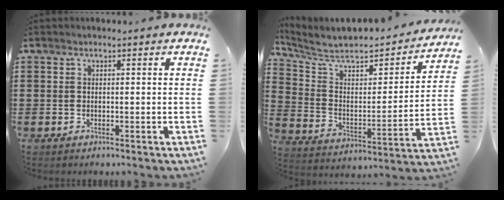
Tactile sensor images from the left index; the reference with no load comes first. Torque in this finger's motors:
{"motor_torque": [2.14, 0.00, 0.25, 0.07]}